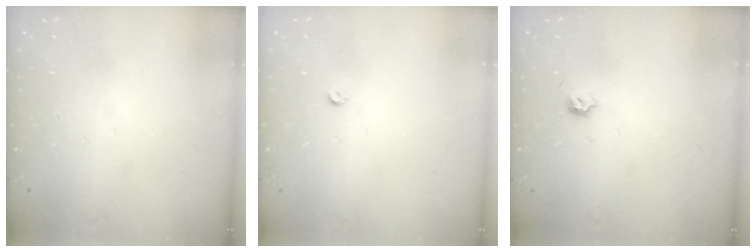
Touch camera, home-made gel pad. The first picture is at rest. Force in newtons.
{"total": 2.8, "press": 2.8, "slide": 0.5}
{"total": 3.5, "press": 3.5, "slide": 0.6}